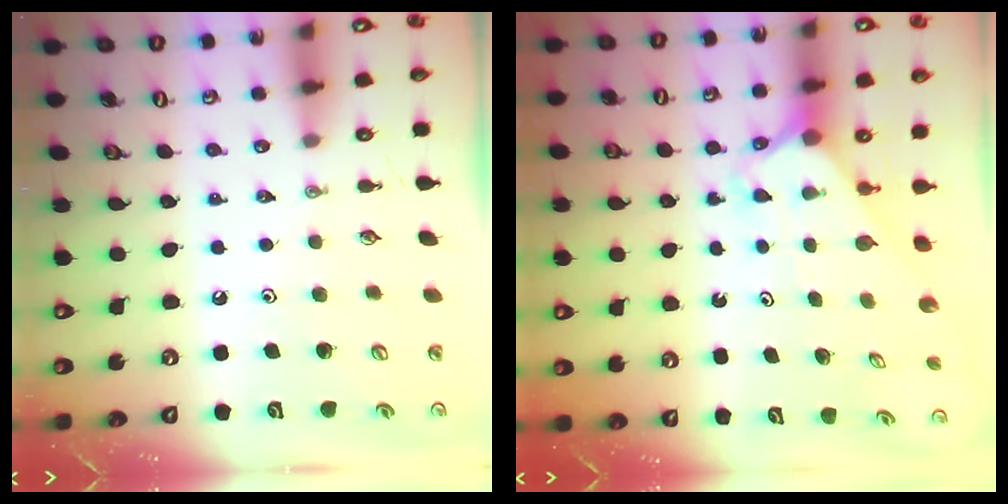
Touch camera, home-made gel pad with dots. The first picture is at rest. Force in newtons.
{"total": 2.3, "press": 2.3, "slide": 0.2}